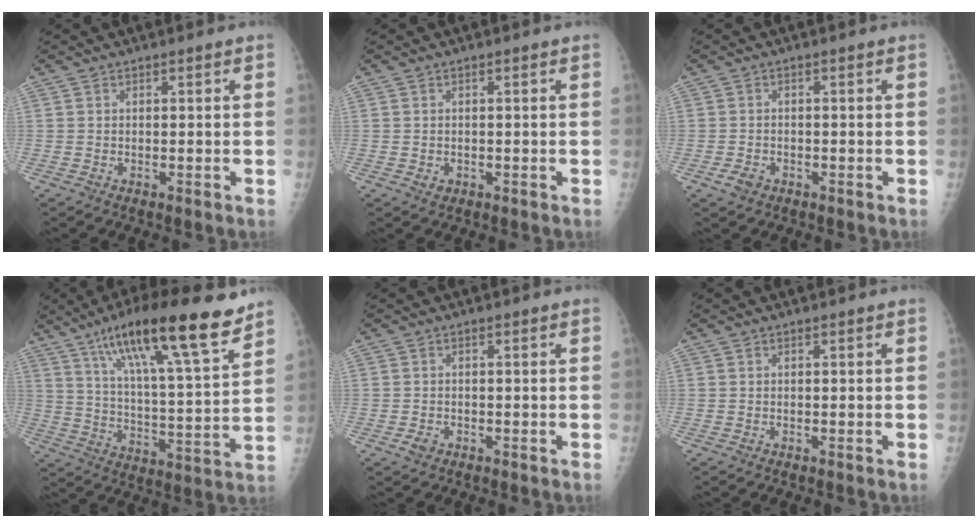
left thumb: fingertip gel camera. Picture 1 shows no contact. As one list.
[{"total": 1.1, "force": [-0.3, 1.0, 0.5], "torque": [-0.003, 0.001, -0.001]}, {"total": 2.3, "force": [-1.2, 1.7, 1.1], "torque": [-0.018, 0.003, -0.019]}, {"total": 22.7, "force": [14.7, 4.0, 16.8], "torque": [-0.260, -0.049, 0.244]}, {"total": 1.6, "force": [-0.8, 1.2, 0.8], "torque": [-0.012, 0.001, -0.013]}, {"total": 0.0}]